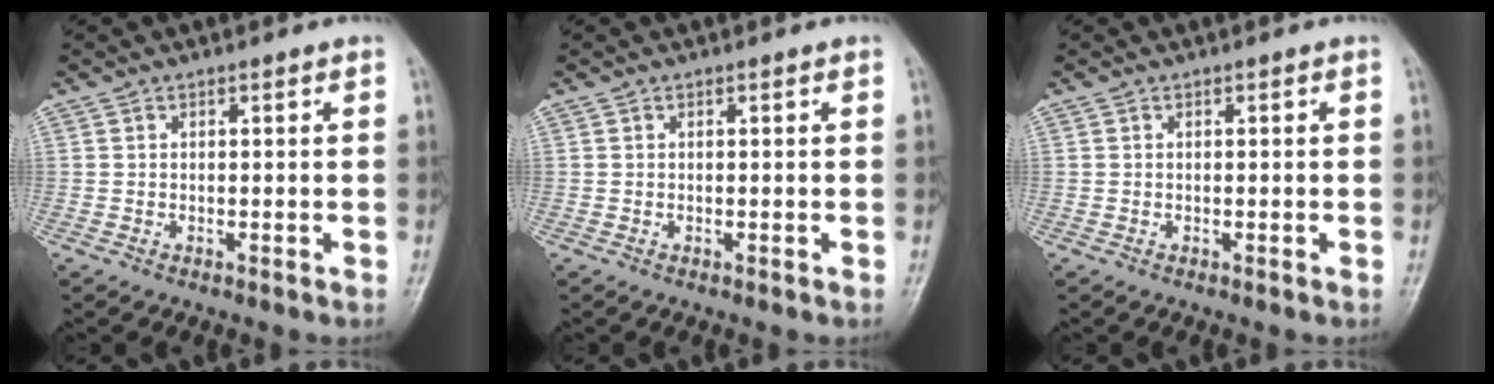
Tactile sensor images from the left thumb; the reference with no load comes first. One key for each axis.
{"total": 0.0}
{"total": 0.0}